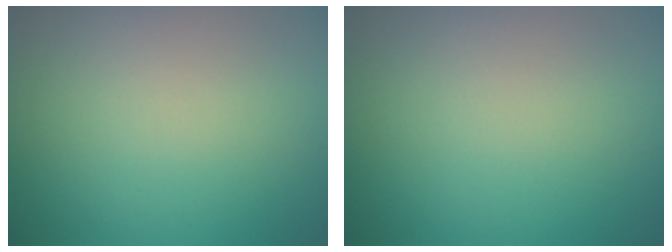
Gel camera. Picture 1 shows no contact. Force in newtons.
{"total": 0.0}